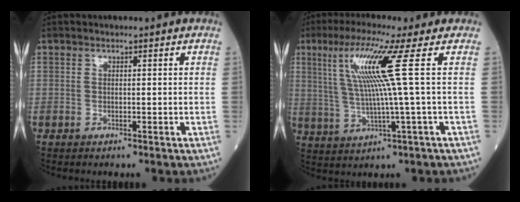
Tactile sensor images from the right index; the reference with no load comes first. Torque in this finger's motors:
{"motor_torque": [1.26, 0.51, 0.66, 0.21]}